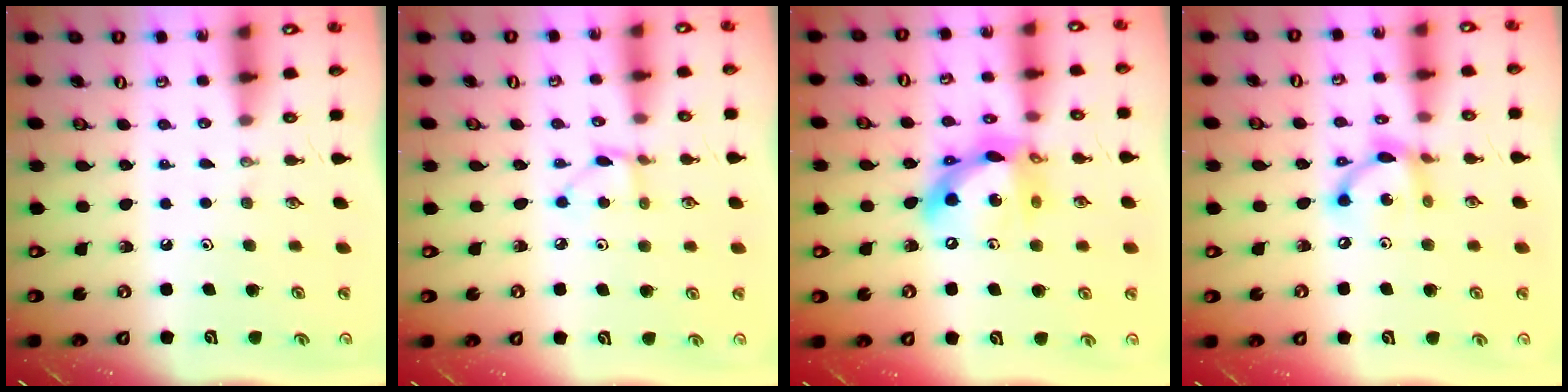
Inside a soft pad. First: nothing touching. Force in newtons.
{"total": 3.2, "press": 3.1, "slide": 0.4}
{"total": 13.6, "press": 13.5, "slide": 1.7}
{"total": 11.8, "press": 11.7, "slide": 0.9}